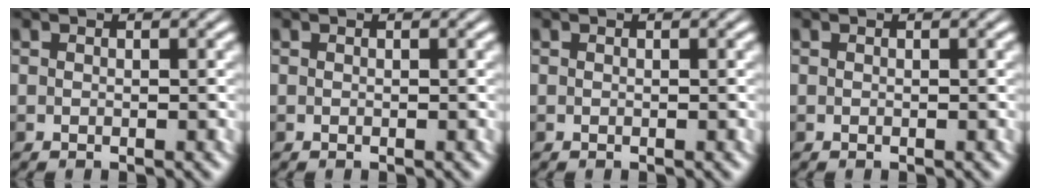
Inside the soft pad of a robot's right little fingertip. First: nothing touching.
{"total": 0.0}
{"total": 0.0}
{"total": 0.0}